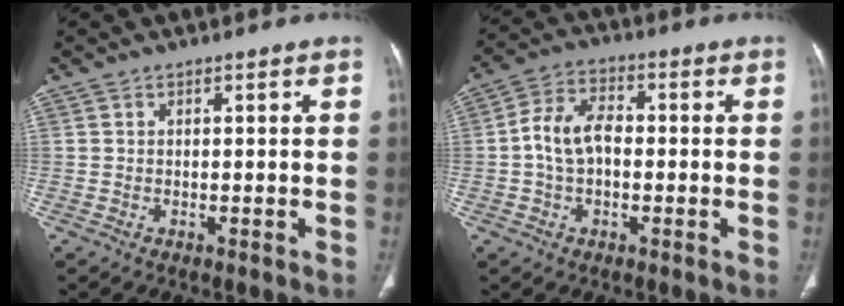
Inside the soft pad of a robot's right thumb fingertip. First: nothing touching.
{"total": 8.3, "force": [-0.5, 5.4, 6.4], "torque": [-0.113, 0.027, -0.018]}